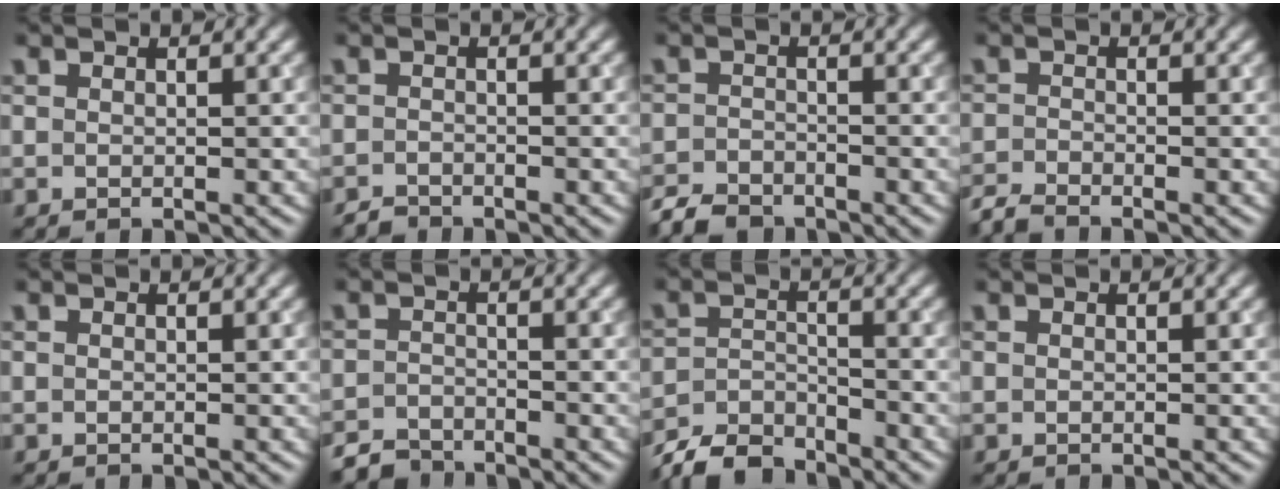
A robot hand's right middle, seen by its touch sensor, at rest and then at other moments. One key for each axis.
{"total": 1.2, "fx": -1.2, "fy": 0.2, "fz": 0.1, "tx": 0.002, "ty": -0.001, "tz": -0.025}
{"total": 3.1, "fx": -2.8, "fy": 1.2, "fz": 0.8, "tx": -0.011, "ty": -0.005, "tz": -0.058}
{"total": 2.1, "fx": -2.0, "fy": 0.2, "fz": 0.7, "tx": -0.015, "ty": -0.008, "tz": -0.047}
{"total": 0.0}
{"total": 2.6, "fx": -2.5, "fy": 0.7, "fz": 0.3, "tx": -0.002, "ty": 0.000, "tz": -0.052}
{"total": 5.0, "fx": -4.6, "fy": 1.3, "fz": 1.3, "tx": -0.021, "ty": -0.006, "tz": -0.095}
{"total": 0.0}